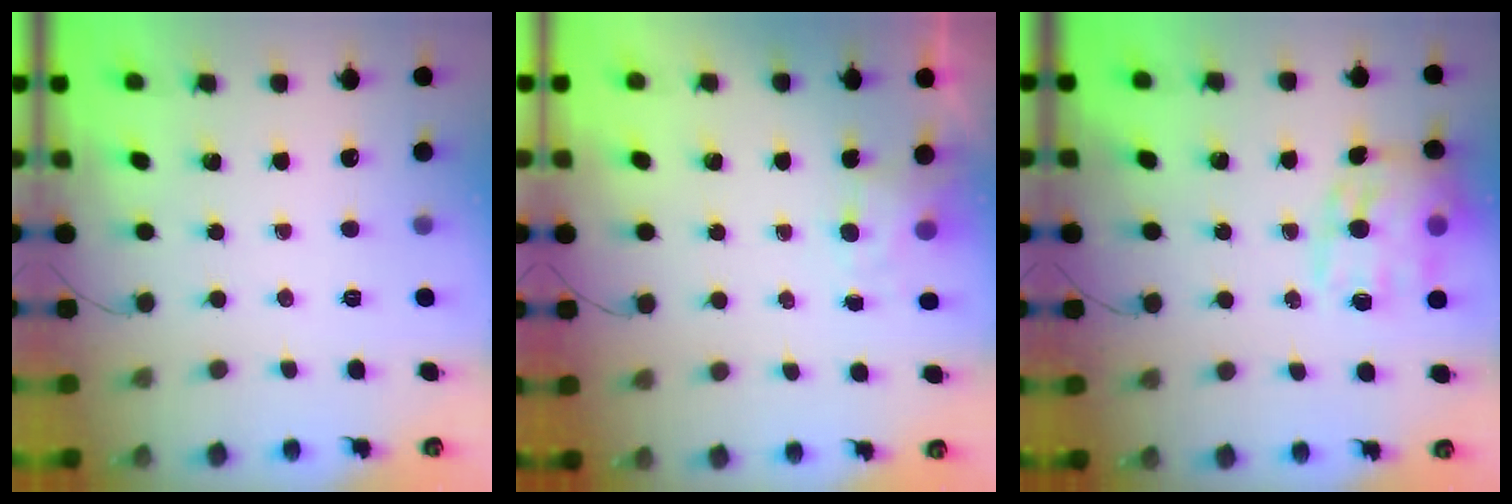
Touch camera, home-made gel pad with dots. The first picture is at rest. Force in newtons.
{"total": 4.0, "press": 3.8, "slide": 1.2}
{"total": 16.4, "press": 16.1, "slide": 2.7}